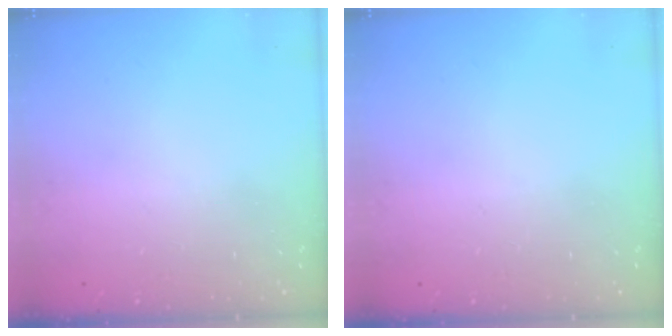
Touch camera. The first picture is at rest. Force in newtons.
{"total": 0.0}